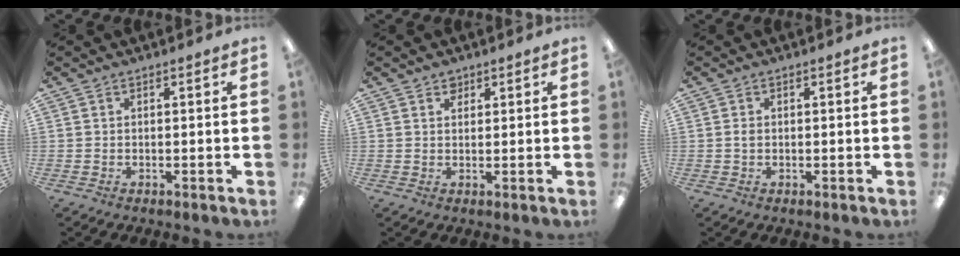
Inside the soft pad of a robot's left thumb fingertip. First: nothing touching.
{"total": 2.1, "force": [1.6, 1.3, 0.5], "torque": [0.005, -0.007, 0.027]}
{"total": 1.2, "force": [0.1, 0.7, 0.9], "torque": [-0.019, 0.003, 0.000]}